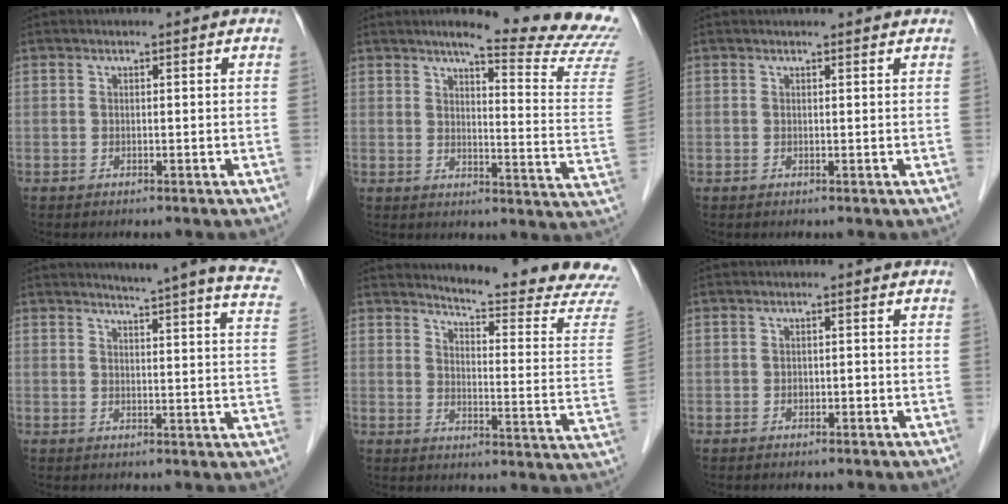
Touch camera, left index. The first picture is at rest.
{"total": 17.5, "force": [15.9, -0.9, 7.3], "torque": [-0.098, -0.106, 0.177]}
{"total": 3.2, "force": [3.0, 0.6, 0.9], "torque": [-0.014, 0.018, 0.032]}
{"total": 15.3, "force": [13.8, -0.2, 6.5], "torque": [-0.081, -0.060, 0.145]}
{"total": 16.5, "force": [16.0, -1.5, 3.7], "torque": [-0.057, -0.126, 0.181]}
{"total": 1.1, "force": [-0.4, 0.8, 0.7], "torque": [-0.011, 0.004, -0.006]}